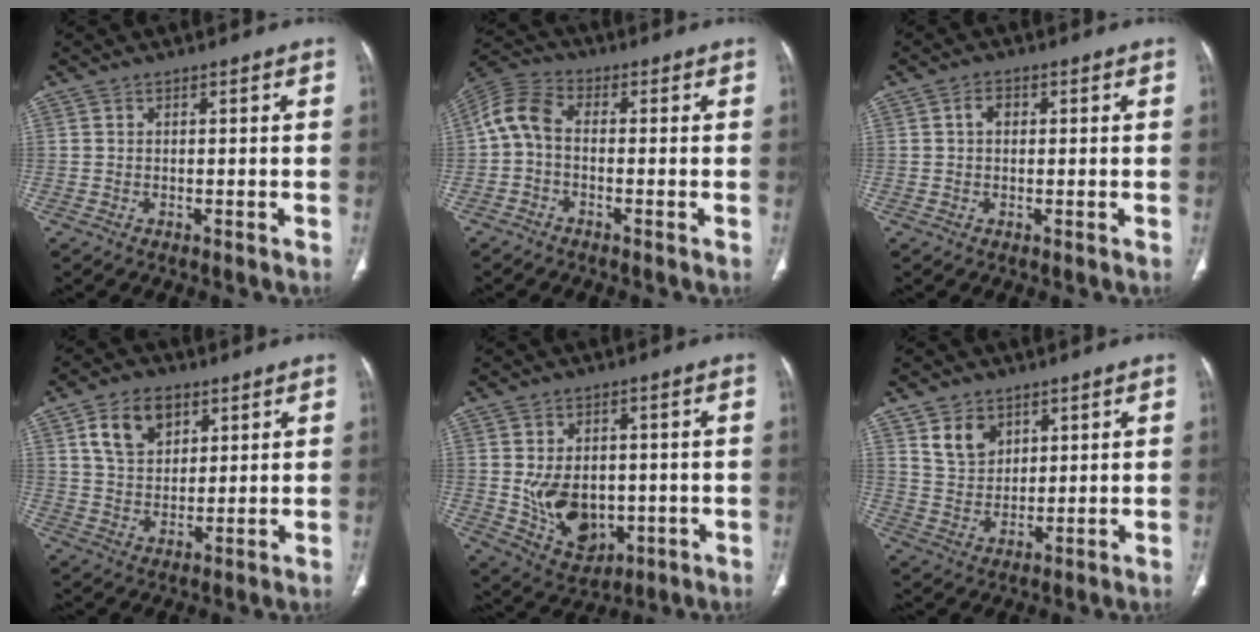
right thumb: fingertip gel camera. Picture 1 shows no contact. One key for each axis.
{"total": 6.5, "fx": -0.8, "fy": 3.7, "fz": 5.2, "tx": -0.109, "ty": 0.020, "tz": -0.034}
{"total": 1.9, "fx": 0.3, "fy": 1.3, "fz": 1.4, "tx": -0.022, "ty": 0.008, "tz": 0.002}
{"total": 9.5, "fx": 4.5, "fy": 6.3, "fz": 5.5, "tx": -0.074, "ty": -0.015, "tz": 0.085}
{"total": 11.4, "fx": -1.0, "fy": 8.2, "fz": 7.9, "tx": -0.102, "ty": -0.005, "tz": 0.011}
{"total": 7.1, "fx": 3.9, "fy": 5.0, "fz": 3.2, "tx": -0.034, "ty": -0.027, "tz": 0.081}